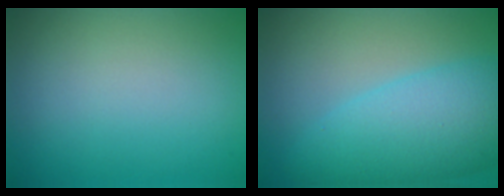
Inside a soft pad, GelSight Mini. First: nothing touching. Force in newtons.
{"total": 8.2, "press": 8.2, "slide": 0.3}